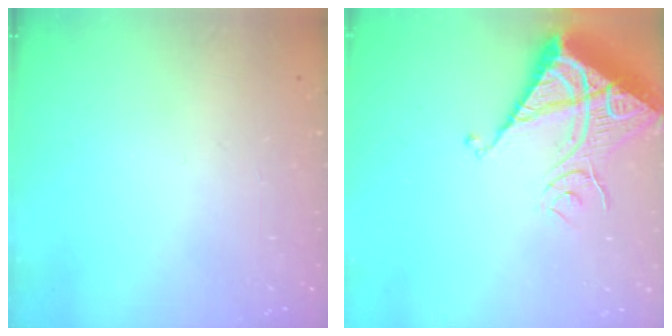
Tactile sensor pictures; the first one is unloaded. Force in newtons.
{"total": 13.8, "press": 13.7, "slide": 1.3}